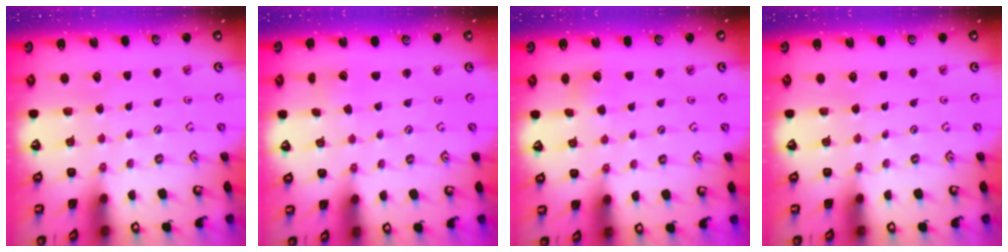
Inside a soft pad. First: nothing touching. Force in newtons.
{"total": 1.7, "press": 1.7, "slide": 0.1}
{"total": 4.2, "press": 4.2, "slide": 0.2}
{"total": 0.0}